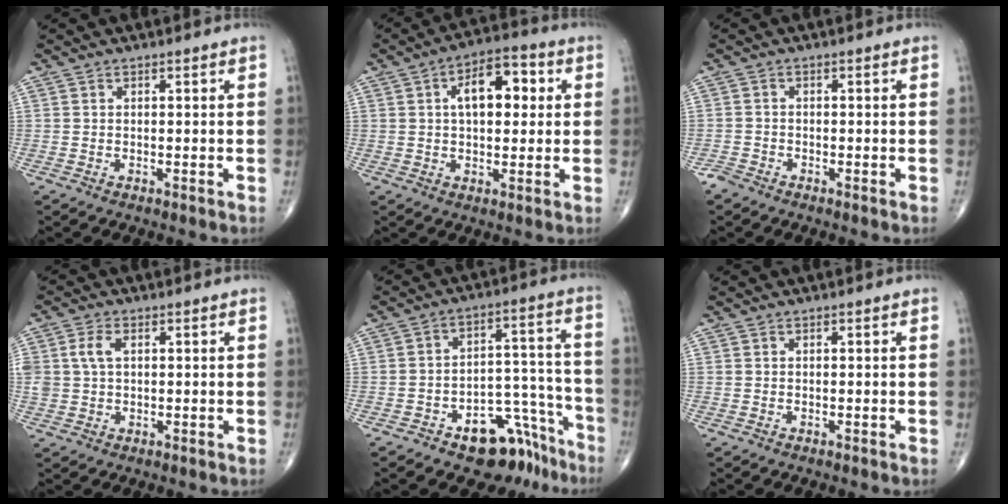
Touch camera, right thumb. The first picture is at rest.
{"total": 10.3, "force": [2.3, 5.5, 8.4], "torque": [-0.103, 0.017, 0.028]}
{"total": 1.5, "force": [-1.3, 0.6, 0.4], "torque": [-0.011, -0.003, -0.031]}
{"total": 4.7, "force": [1.1, 3.1, 3.3], "torque": [-0.076, 0.006, 0.024]}
{"total": 13.1, "force": [-8.8, 7.3, 6.5], "torque": [-0.033, 0.100, -0.125]}
{"total": 0.0}